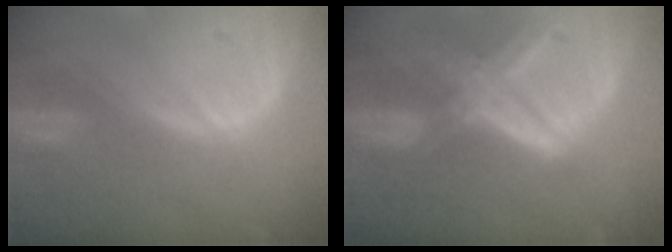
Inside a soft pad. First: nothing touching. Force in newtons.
{"total": 8.2, "press": 7.1, "slide": 4.1}